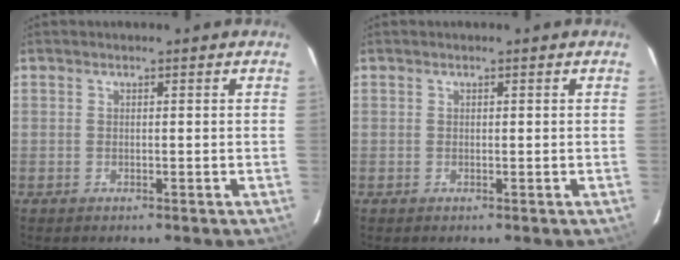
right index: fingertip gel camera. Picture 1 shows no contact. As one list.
[{"total": 0.0}]